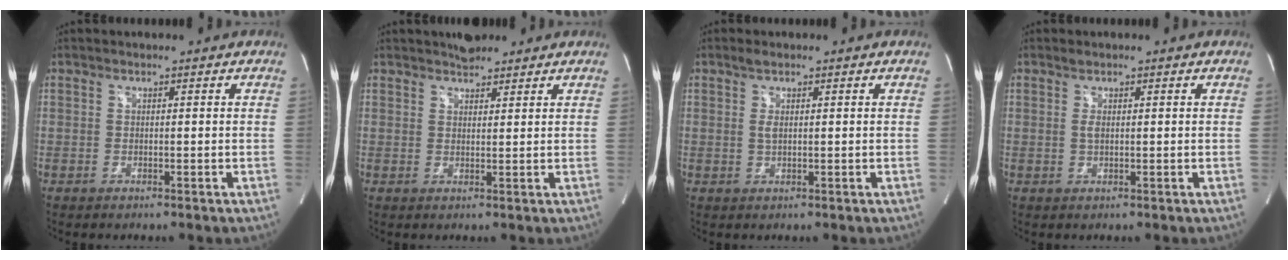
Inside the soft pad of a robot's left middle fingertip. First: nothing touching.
{"total": 3.1, "force": [2.8, 1.0, 0.9], "torque": [-0.016, 0.010, 0.044]}
{"total": 1.8, "force": [0.9, 0.4, 1.5], "torque": [-0.039, 0.003, 0.019]}
{"total": 1.0, "force": [0.5, 0.3, 0.9], "torque": [-0.025, -0.002, 0.012]}